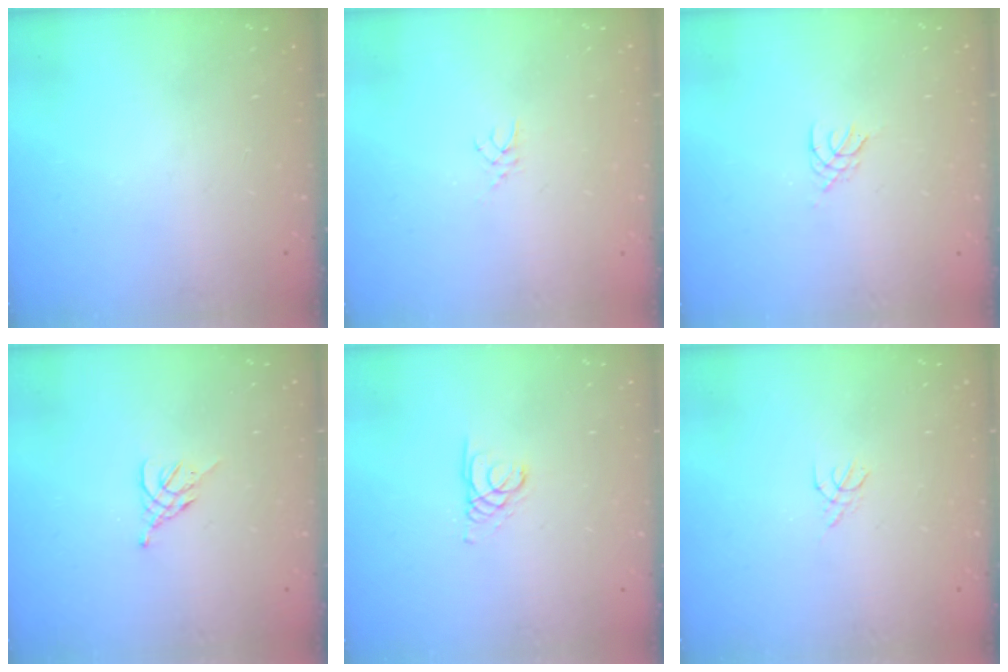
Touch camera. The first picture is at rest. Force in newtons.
{"total": 2.1, "press": 2.1, "slide": 0.3}
{"total": 2.0, "press": 1.9, "slide": 0.4}
{"total": 4.7, "press": 4.6, "slide": 0.7}
{"total": 1.4, "press": 1.3, "slide": 0.1}
{"total": 1.8, "press": 1.7, "slide": 0.5}